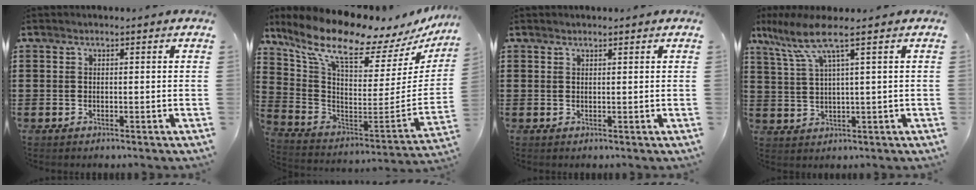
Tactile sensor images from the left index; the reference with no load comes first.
{"total": 11.4, "force": [8.7, 2.2, 7.1], "torque": [-0.165, -0.073, 0.146]}
{"total": 0.8, "force": [0.7, 0.1, 0.2], "torque": [-0.005, 0.000, 0.014]}
{"total": 6.8, "force": [3.4, 0.4, 5.9], "torque": [-0.140, -0.014, 0.053]}